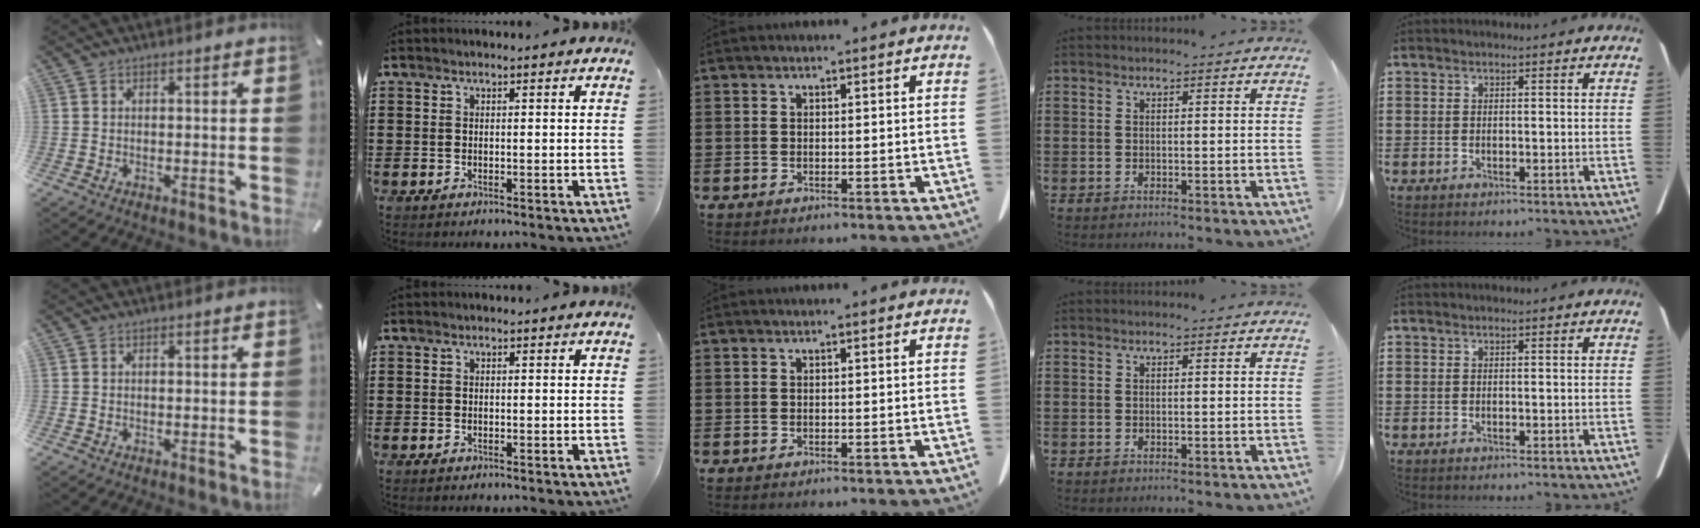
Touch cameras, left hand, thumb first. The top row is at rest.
{}